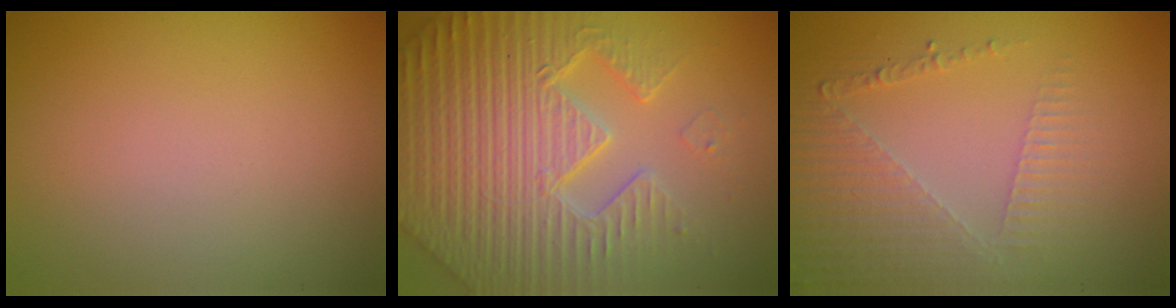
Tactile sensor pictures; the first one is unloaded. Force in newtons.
{"total": 7.1, "press": 6.9, "slide": 1.8}
{"total": 5.0, "press": 3.2, "slide": 3.8}